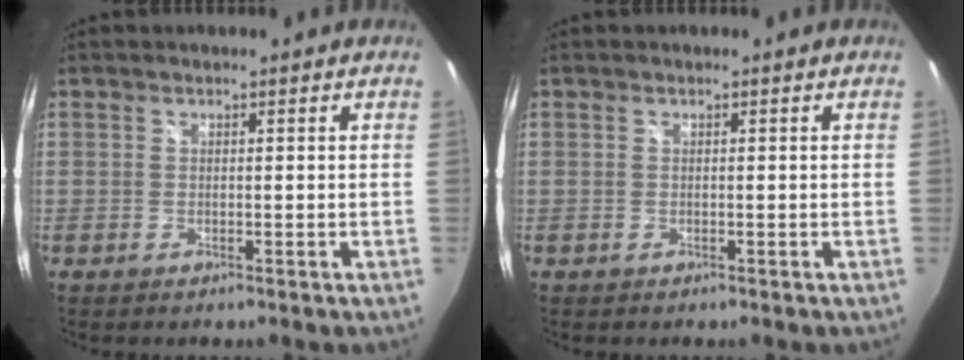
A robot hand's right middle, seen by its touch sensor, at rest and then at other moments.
{"total": 0.0}